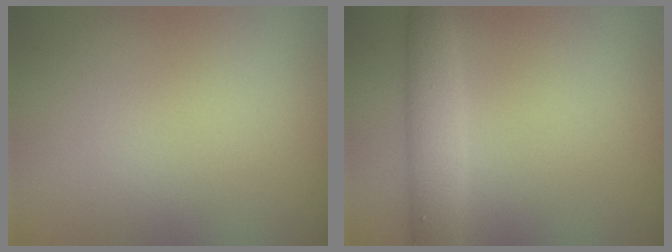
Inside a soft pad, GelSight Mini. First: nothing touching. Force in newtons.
{"total": 3.6, "press": 3.6, "slide": 0.2}